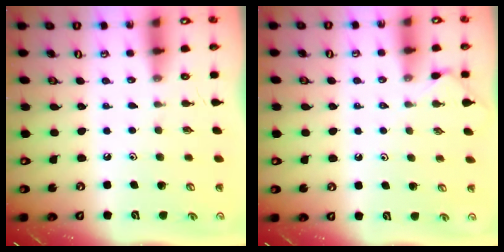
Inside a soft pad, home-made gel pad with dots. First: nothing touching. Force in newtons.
{"total": 3.2, "press": 3.1, "slide": 0.5}